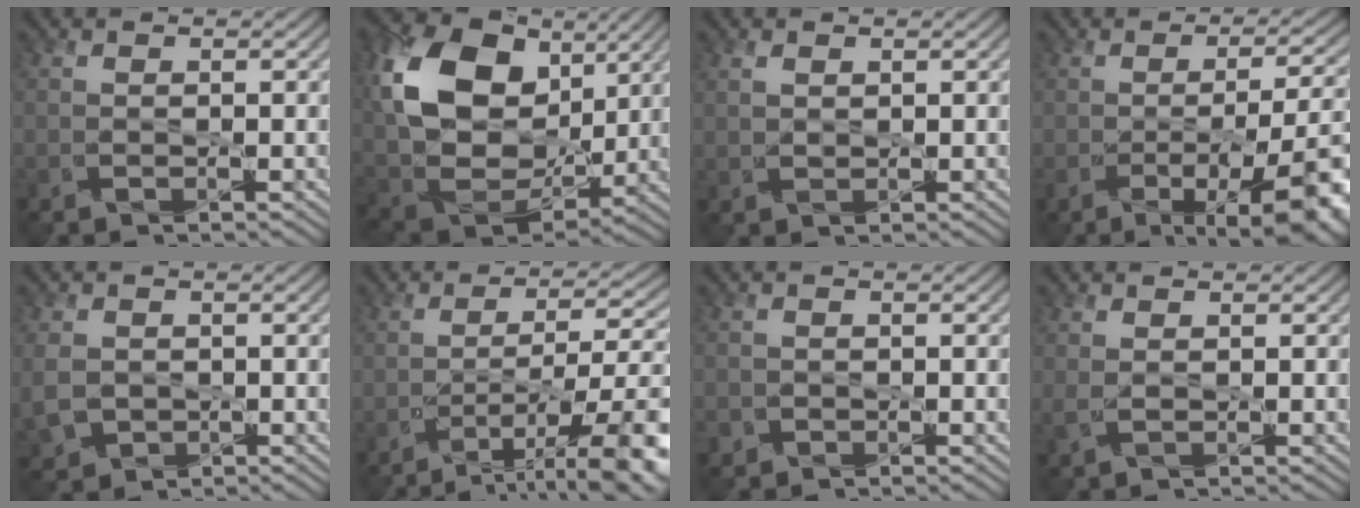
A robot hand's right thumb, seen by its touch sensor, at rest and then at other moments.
{"total": 16.2, "force": [5.6, 11.4, 9.9], "torque": [-0.223, 0.009, 0.118]}
{"total": 1.2, "force": [1.0, 0.6, 0.0], "torque": [0.002, 0.003, 0.023]}
{"total": 12.8, "force": [-5.3, 3.7, 11.0], "torque": [-0.136, -0.002, -0.071]}
{"total": 3.4, "force": [-0.1, 3.0, 1.4], "torque": [-0.045, -0.002, -0.002]}
{"total": 11.7, "force": [-6.3, 3.1, 9.3], "torque": [-0.135, 0.002, -0.089]}
{"total": 0.9, "force": [-0.6, 0.6, -0.3], "torque": [0.011, 0.001, -0.013]}
{"total": 0.9, "force": [0.5, 0.5, 0.6], "torque": [-0.019, 0.002, 0.011]}